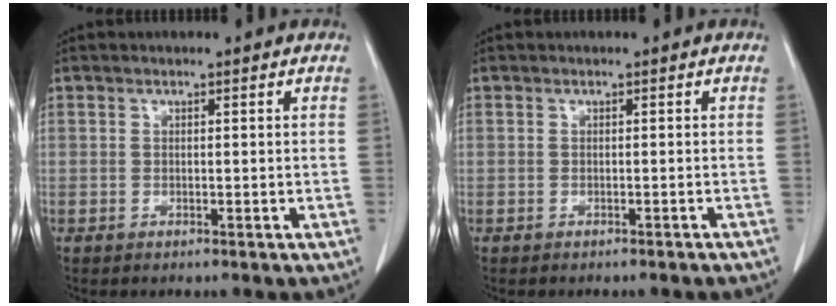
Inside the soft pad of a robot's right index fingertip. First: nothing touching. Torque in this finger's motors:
{"motor_torque": [-0.03, -0.04, -0.03, -0.01]}